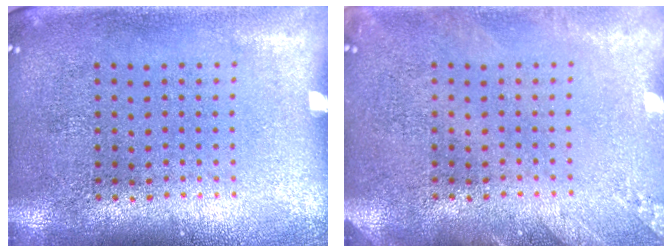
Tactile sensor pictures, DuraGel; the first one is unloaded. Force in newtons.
{"total": 1.4, "press": 1.4, "slide": 0.2}